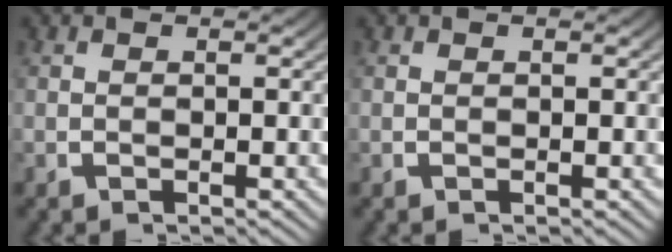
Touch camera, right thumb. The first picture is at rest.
{"total": 0.0}